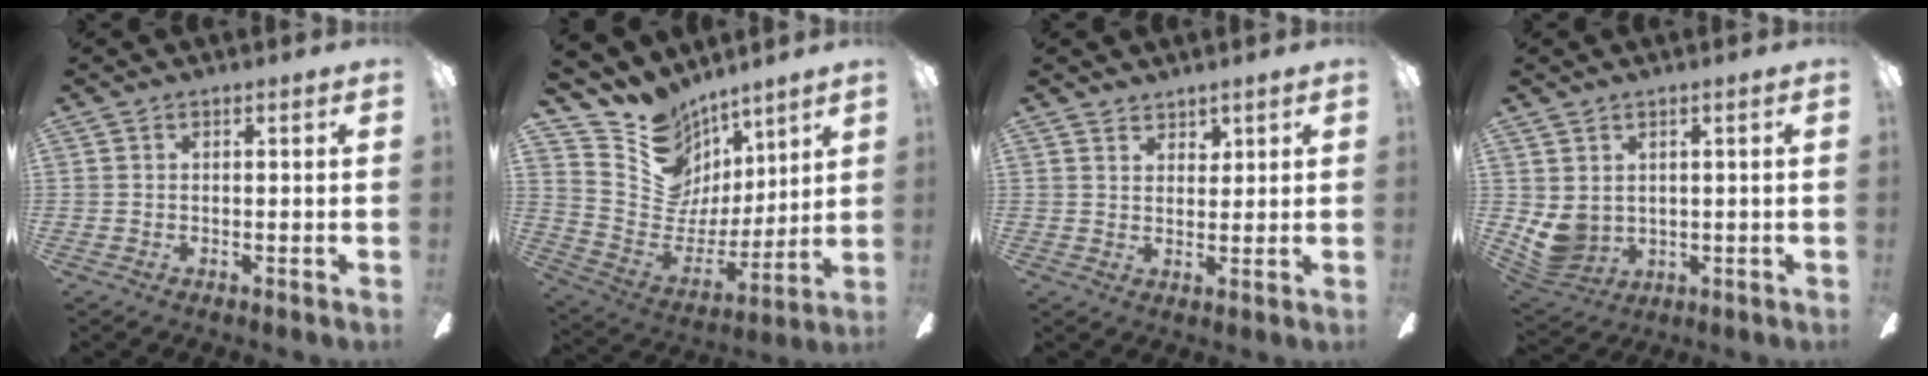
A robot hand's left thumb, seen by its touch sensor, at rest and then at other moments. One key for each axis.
{"total": 13.2, "fx": 8.1, "fy": 10.0, "fz": 2.7, "tx": -0.067, "ty": -0.072, "tz": 0.156}
{"total": 3.6, "fx": 3.1, "fy": 2.0, "fz": 0.1, "tx": 0.006, "ty": -0.015, "tz": 0.055}
{"total": 6.9, "fx": 1.4, "fy": 5.5, "fz": 4.0, "tx": -0.110, "ty": -0.015, "tz": 0.029}